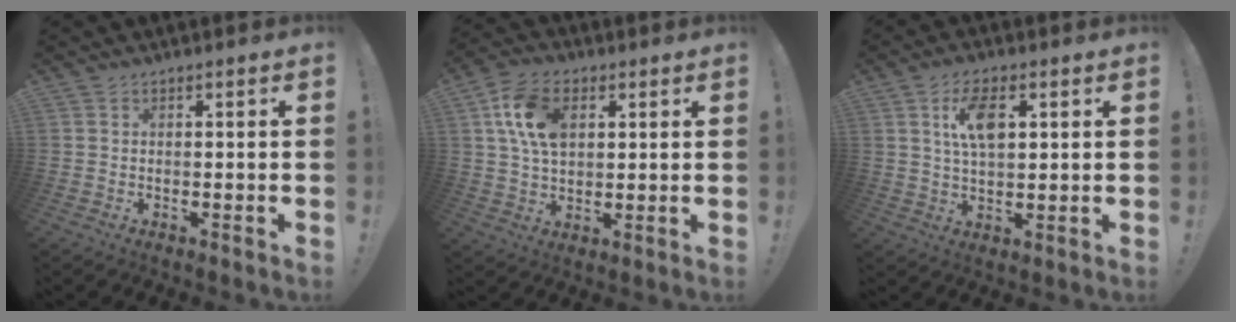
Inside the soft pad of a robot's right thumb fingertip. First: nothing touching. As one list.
[{"total": 13.2, "force": [4.0, 8.9, 8.9], "torque": [-0.167, 0.012, 0.079]}, {"total": 9.1, "force": [2.8, 4.4, 7.4], "torque": [-0.124, 0.001, 0.049]}]